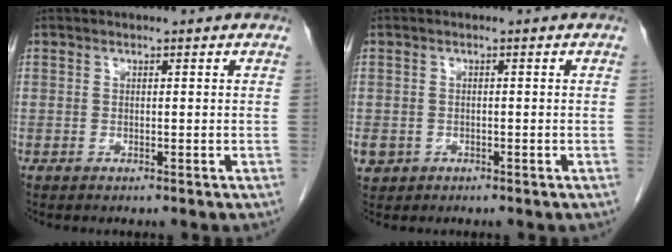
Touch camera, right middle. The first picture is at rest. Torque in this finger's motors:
{"motor_torque": [0.52, -0.43, 0.08, 0.07]}